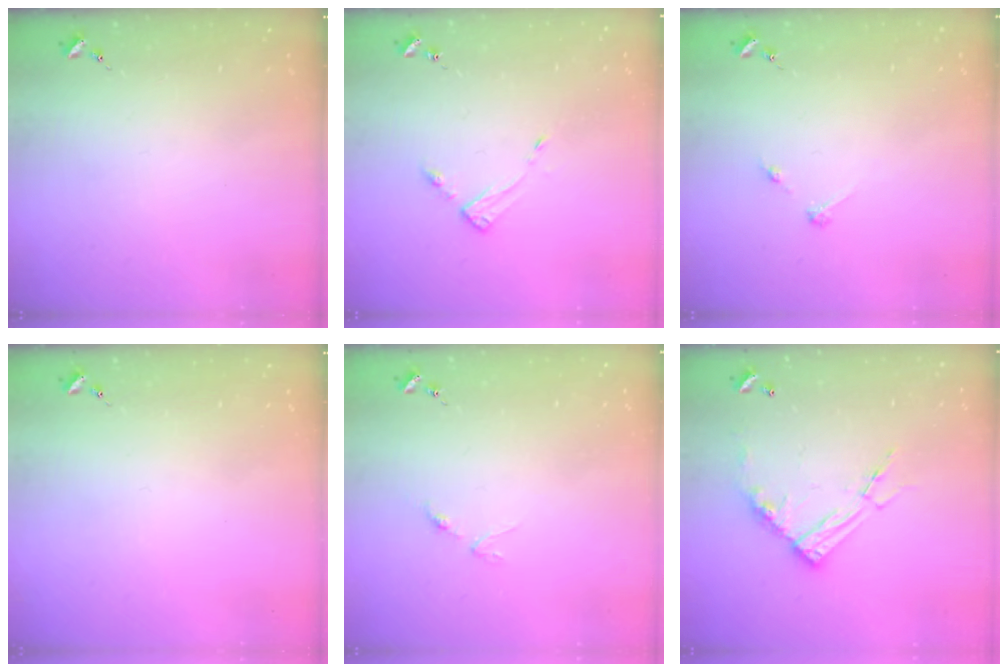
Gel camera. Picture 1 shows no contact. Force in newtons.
{"total": 4.6, "press": 4.6, "slide": 0.4}
{"total": 2.7, "press": 2.7, "slide": 0.3}
{"total": 0.0}
{"total": 3.1, "press": 3.0, "slide": 0.4}
{"total": 13.1, "press": 13.0, "slide": 1.2}